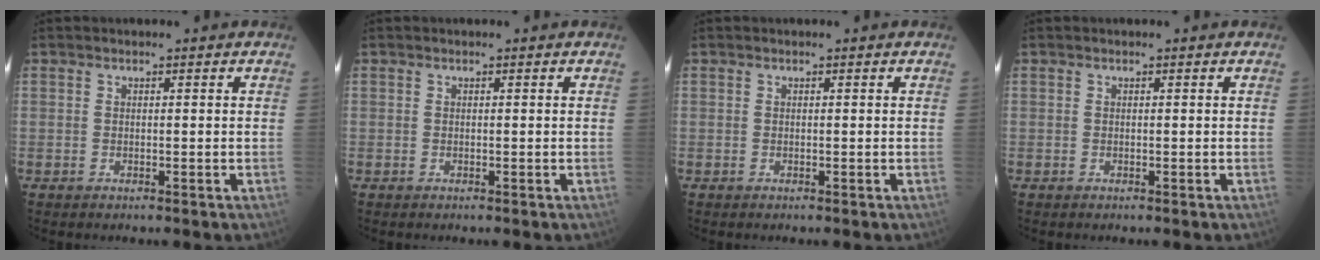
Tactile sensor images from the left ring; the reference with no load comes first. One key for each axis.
{"total": 0.0}
{"total": 0.0}
{"total": 0.0}